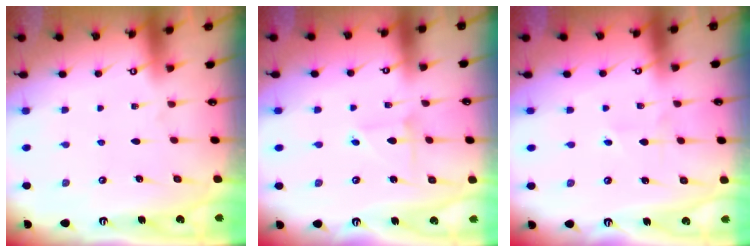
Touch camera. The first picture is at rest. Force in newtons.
{"total": 2.4, "press": 2.4, "slide": 0.2}
{"total": 1.5, "press": 1.5, "slide": 0.2}